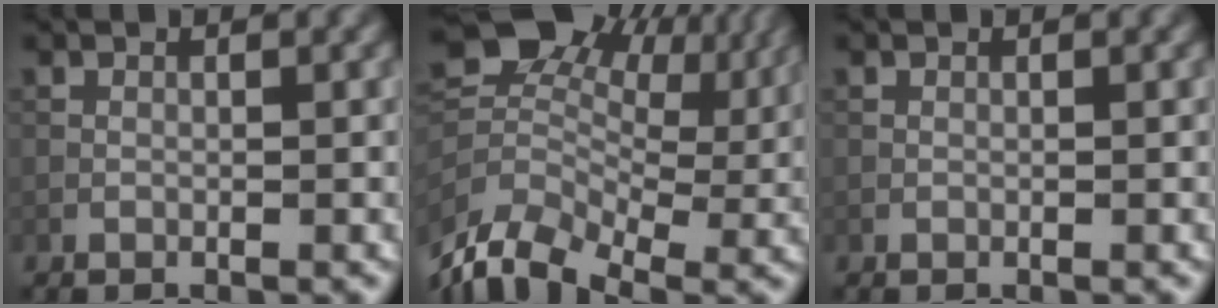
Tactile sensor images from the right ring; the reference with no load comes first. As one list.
[{"total": 9.1, "force": [-0.4, 6.3, 6.6], "torque": [-0.149, 0.015, -0.020]}, {"total": 0.0}]